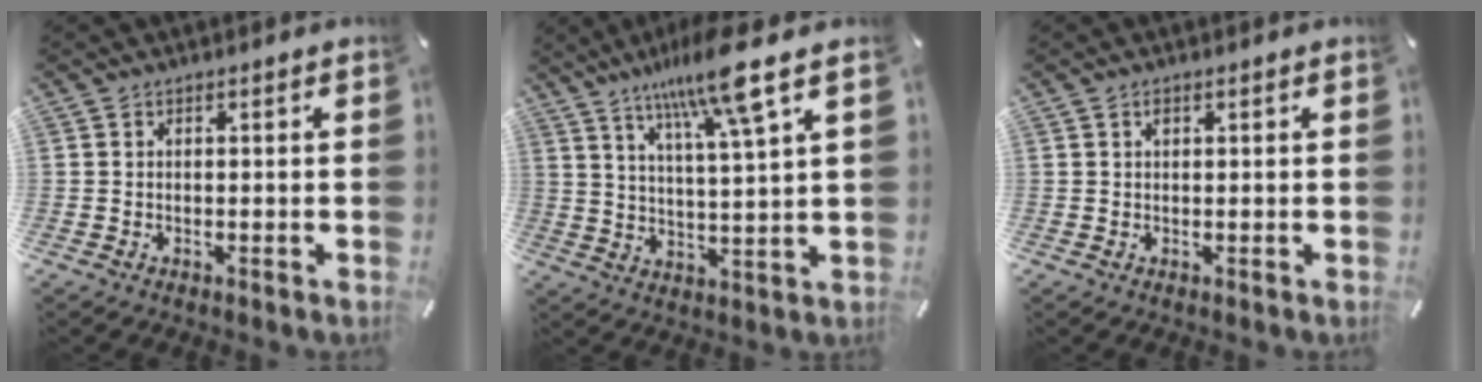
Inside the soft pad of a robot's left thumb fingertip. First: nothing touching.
{"total": 13.4, "force": [9.5, 1.0, 9.4], "torque": [-0.174, -0.039, 0.153]}
{"total": 0.8, "force": [0.3, 0.4, 0.6], "torque": [-0.014, 0.002, 0.006]}